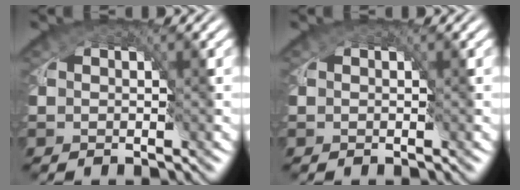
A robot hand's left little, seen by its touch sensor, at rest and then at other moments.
{"total": 0.0}